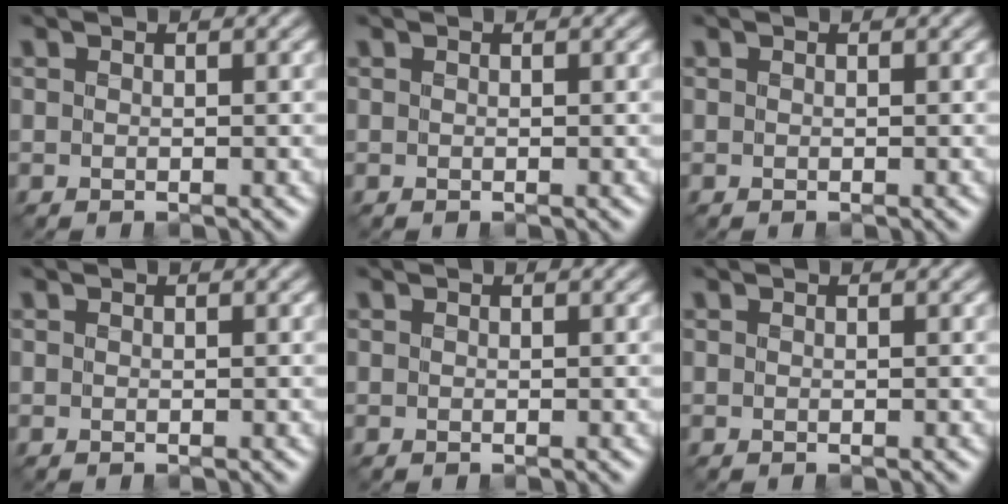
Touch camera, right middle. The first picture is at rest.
{"total": 0.0}
{"total": 0.0}
{"total": 0.0}
{"total": 0.0}
{"total": 0.0}